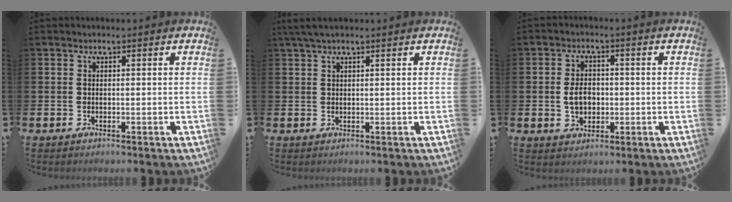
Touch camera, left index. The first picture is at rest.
{"total": 2.2, "force": [1.6, 0.4, 1.5], "torque": [-0.035, 0.006, 0.030]}
{"total": 3.8, "force": [-0.3, 2.8, 2.6], "torque": [-0.030, 0.001, -0.013]}